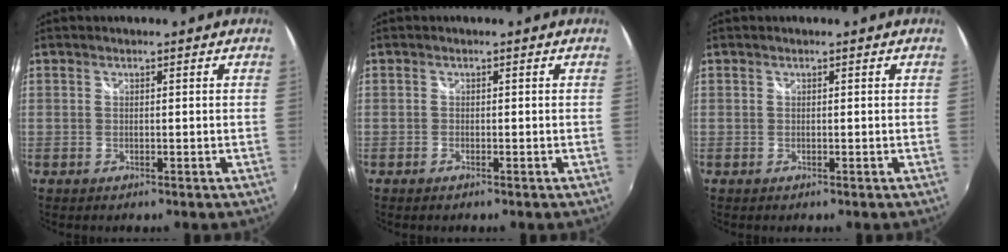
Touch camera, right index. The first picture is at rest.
{"total": 0.6, "force": [-0.5, 0.2, 0.2], "torque": [-0.005, -0.001, -0.011]}
{"total": 0.0}